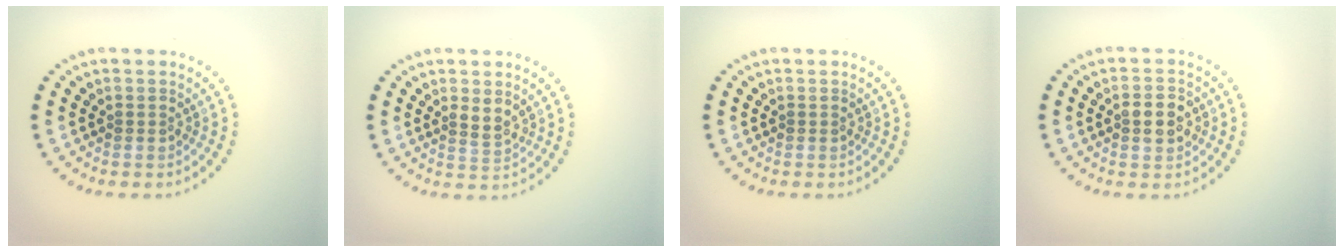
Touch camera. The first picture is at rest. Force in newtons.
{"total": 1.3, "press": 1.2, "slide": 0.6}
{"total": 0.0}
{"total": 2.5, "press": 2.5, "slide": 0.2}